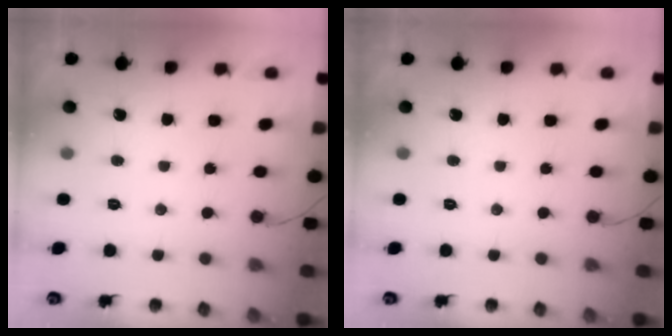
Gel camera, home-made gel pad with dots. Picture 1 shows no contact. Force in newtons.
{"total": 0.0}